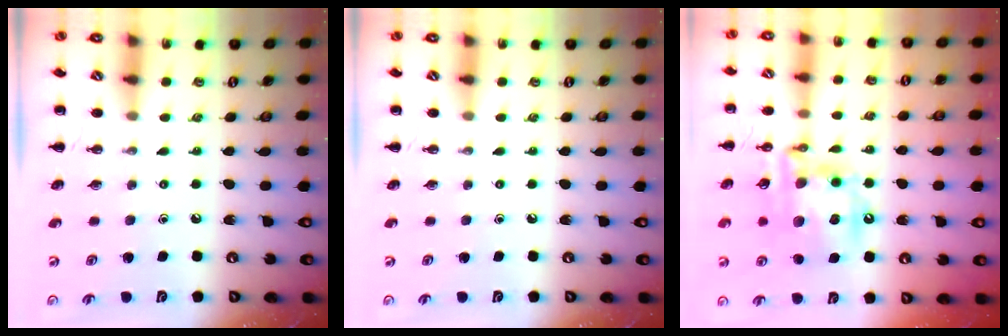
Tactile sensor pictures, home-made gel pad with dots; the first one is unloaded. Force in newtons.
{"total": 0.0}
{"total": 17.3, "press": 16.9, "slide": 3.5}